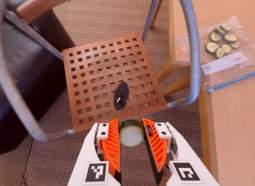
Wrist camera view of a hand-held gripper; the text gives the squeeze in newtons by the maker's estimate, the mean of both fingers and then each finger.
{"total": 11.3, "left": 11.7, "right": 11.0}